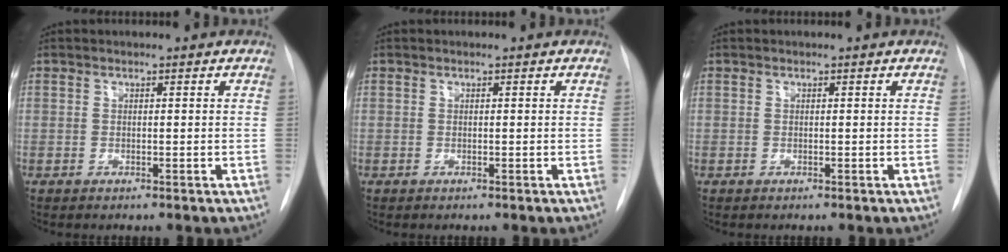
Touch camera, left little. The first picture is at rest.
{"total": 0.0}
{"total": 0.0}